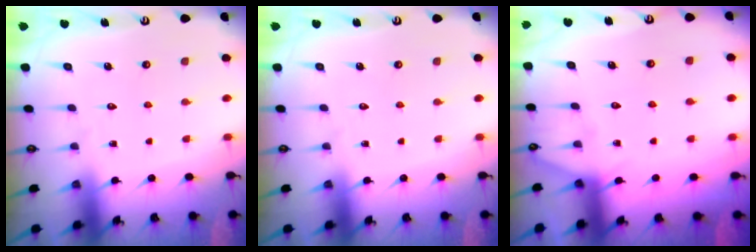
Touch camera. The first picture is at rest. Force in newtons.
{"total": 0.0}
{"total": 3.3, "press": 3.3, "slide": 0.6}